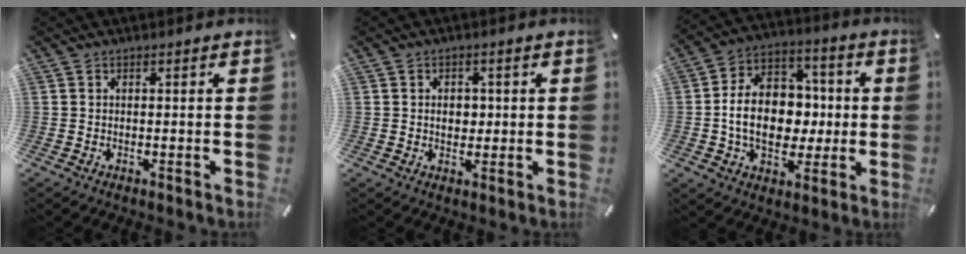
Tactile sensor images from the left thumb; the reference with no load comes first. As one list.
[{"total": 3.5, "force": [0.2, 2.7, 2.2], "torque": [-0.022, -0.005, -0.003]}, {"total": 15.7, "force": [-1.4, 12.0, 10.0], "torque": [-0.193, 0.008, -0.022]}]